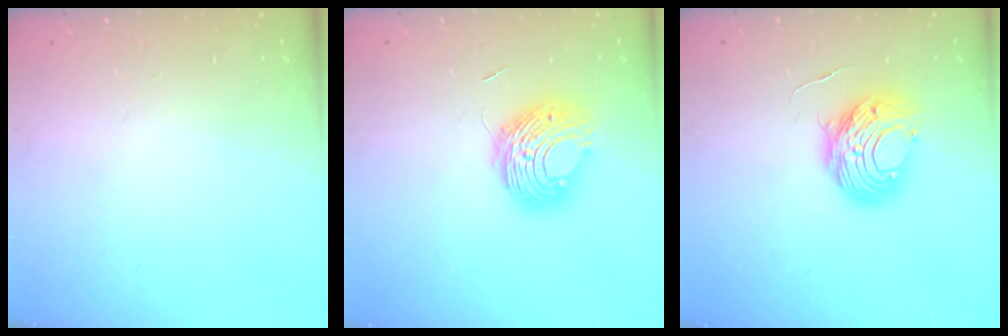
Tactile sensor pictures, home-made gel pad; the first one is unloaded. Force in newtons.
{"total": 9.8, "press": 9.7, "slide": 1.2}
{"total": 11.2, "press": 11.2, "slide": 0.9}